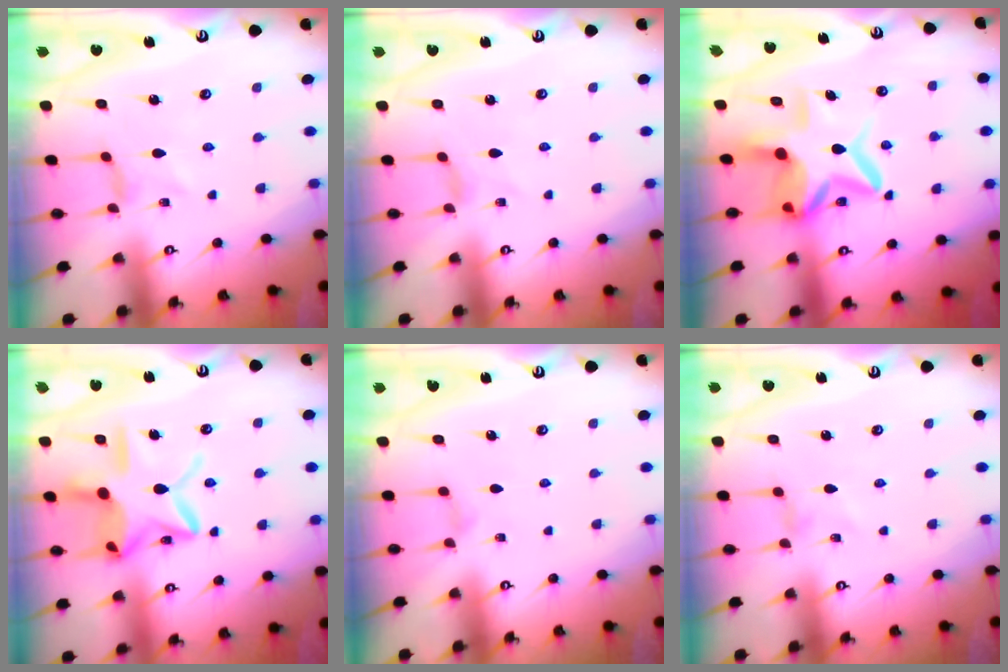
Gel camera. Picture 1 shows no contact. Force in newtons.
{"total": 1.3, "press": 1.3, "slide": 0.3}
{"total": 10.8, "press": 10.7, "slide": 1.6}
{"total": 17.2, "press": 17.1, "slide": 1.3}
{"total": 0.8, "press": 0.8, "slide": 0.2}
{"total": 0.0}